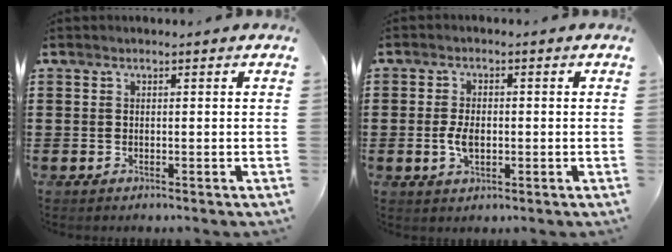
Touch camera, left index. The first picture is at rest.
{"total": 3.9, "force": [-0.4, 2.0, 3.3], "torque": [-0.076, -0.001, -0.011]}